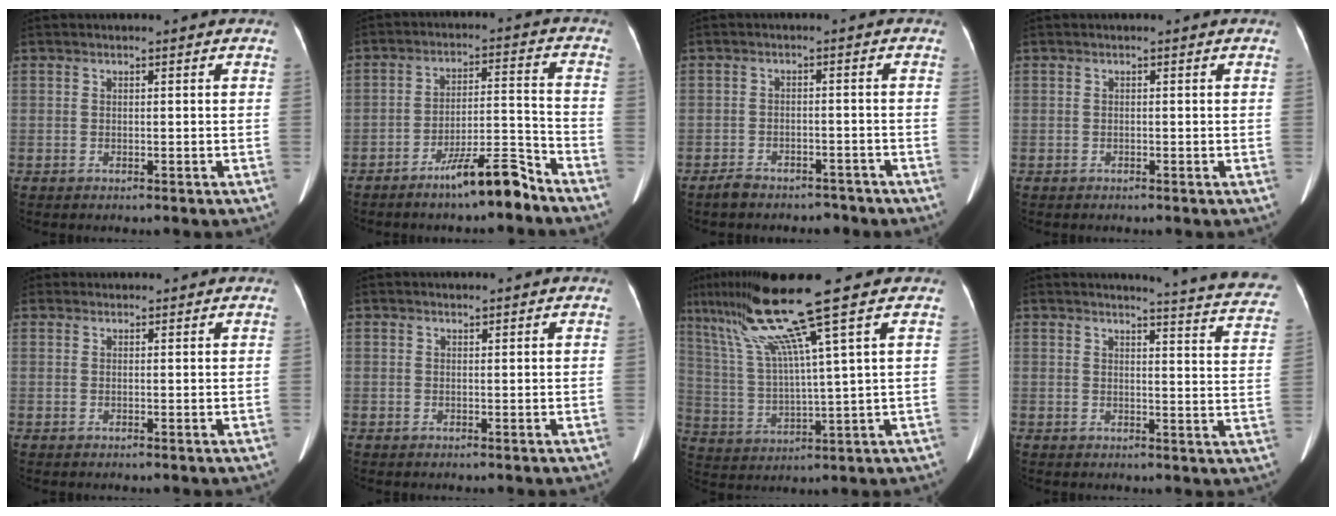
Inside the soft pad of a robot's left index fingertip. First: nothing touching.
{"total": 8.5, "force": [-6.8, 0.5, 5.2], "torque": [-0.085, 0.002, -0.118]}
{"total": 6.1, "force": [-5.3, 2.5, 1.8], "torque": [-0.033, 0.004, -0.071]}
{"total": 0.0}
{"total": 1.9, "force": [1.9, 0.6, -0.1], "torque": [-0.003, 0.017, 0.031]}
{"total": 0.8, "force": [0.8, -0.1, 0.1], "torque": [-0.011, 0.000, 0.016]}
{"total": 14.2, "force": [8.8, -2.6, 10.9], "torque": [-0.203, 0.009, 0.162]}
{"total": 16.4, "force": [15.9, 0.5, 4.0], "torque": [-0.031, -0.103, 0.149]}